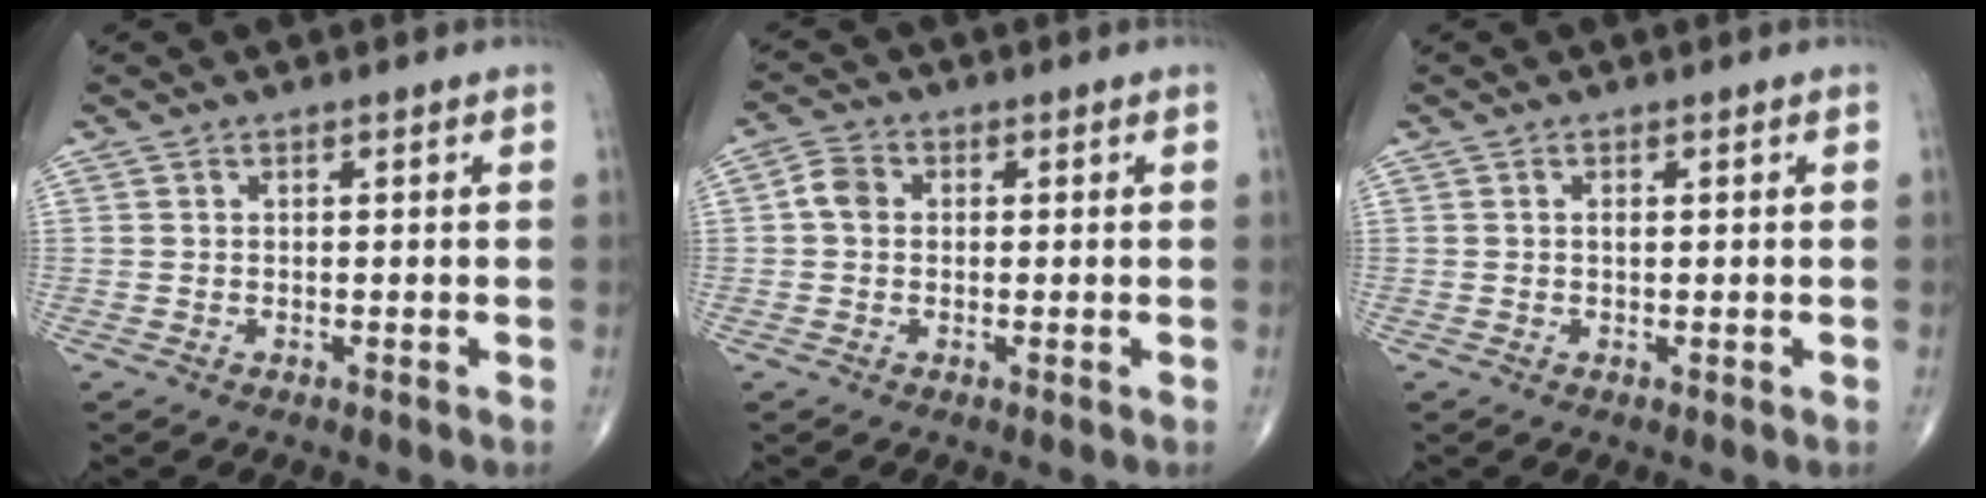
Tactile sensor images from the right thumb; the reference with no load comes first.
{"total": 3.5, "force": [0.1, 2.9, 2.0], "torque": [-0.032, 0.010, -0.004]}
{"total": 0.7, "force": [0.1, 0.2, 0.7], "torque": [-0.013, -0.001, 0.000]}